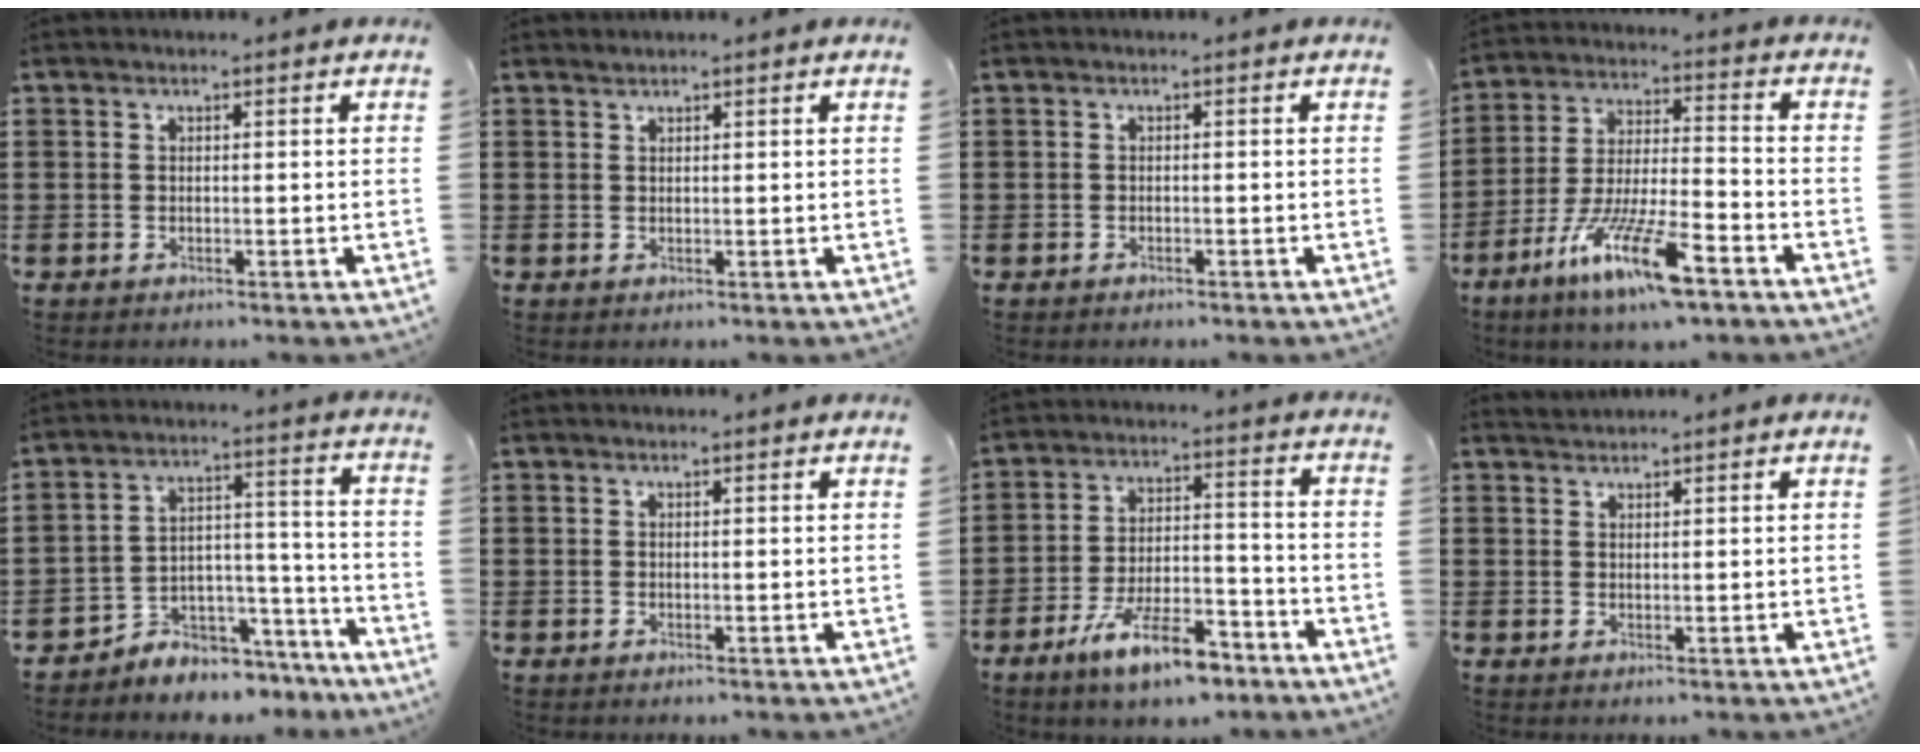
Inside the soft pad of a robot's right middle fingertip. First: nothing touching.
{"total": 0.5, "force": [0.5, 0.0, 0.0], "torque": [-0.002, -0.003, 0.011]}
{"total": 0.6, "force": [-0.5, 0.1, 0.1], "torque": [-0.003, 0.000, -0.011]}
{"total": 12.6, "force": [-8.2, 2.4, 9.2], "torque": [-0.184, 0.007, -0.156]}
{"total": 5.2, "force": [-4.9, 1.8, 0.1], "torque": [-0.005, 0.012, -0.099]}
{"total": 0.0}
{"total": 10.4, "force": [-7.4, 2.9, 6.7], "torque": [-0.130, 0.017, -0.140]}
{"total": 1.4, "force": [1.4, 0.0, 0.2], "torque": [-0.007, 0.001, 0.027]}